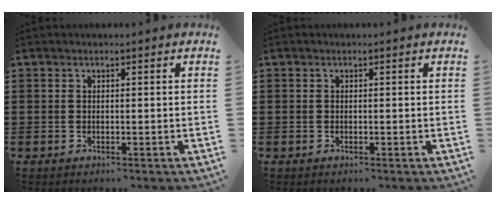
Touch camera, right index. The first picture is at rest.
{"total": 0.0}